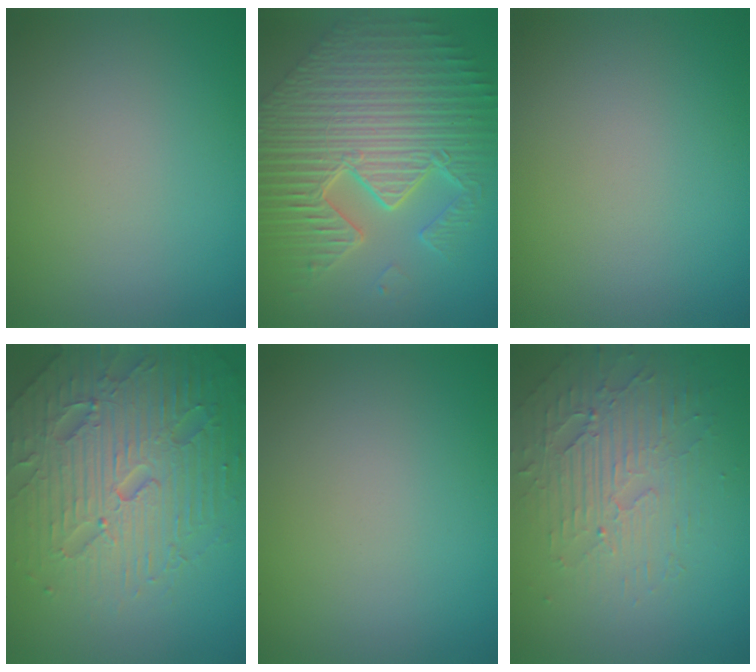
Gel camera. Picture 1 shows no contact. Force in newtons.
{"total": 11.6, "press": 7.4, "slide": 8.9}
{"total": 0.0}
{"total": 7.4, "press": 7.2, "slide": 1.7}
{"total": 0.0}
{"total": 3.8, "press": 3.3, "slide": 1.8}